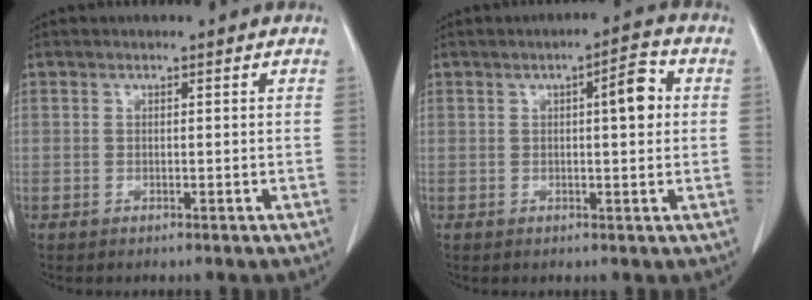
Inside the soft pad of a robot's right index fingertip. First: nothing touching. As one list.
[{"total": 4.9, "force": [0.9, 1.0, 4.7], "torque": [-0.066, 0.010, 0.010]}]